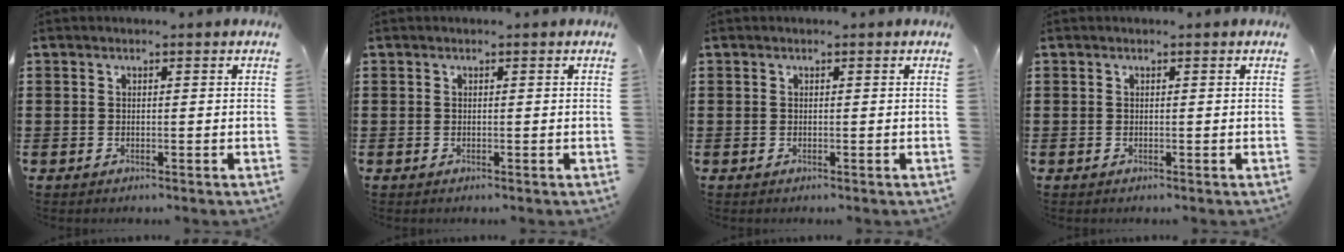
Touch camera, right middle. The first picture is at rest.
{"total": 0.0}
{"total": 0.0}
{"total": 0.0}